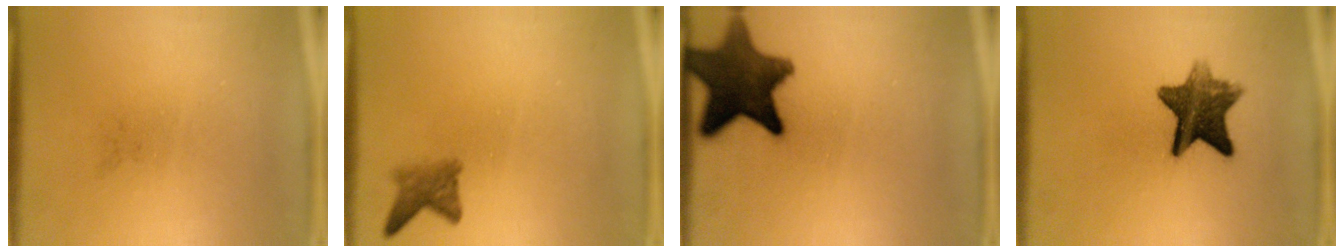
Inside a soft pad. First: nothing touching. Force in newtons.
{"total": 2.5}
{"total": 12.3}
{"total": 9.6}